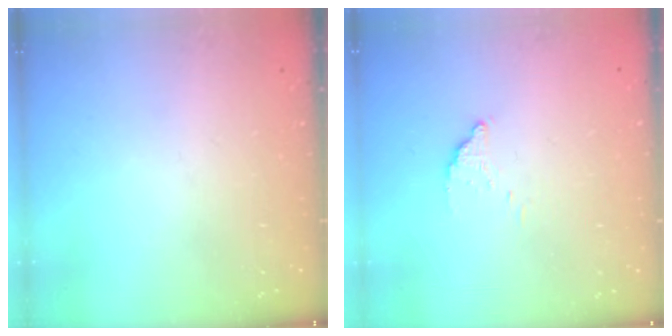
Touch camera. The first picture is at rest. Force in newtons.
{"total": 2.8, "press": 2.8, "slide": 0.0}